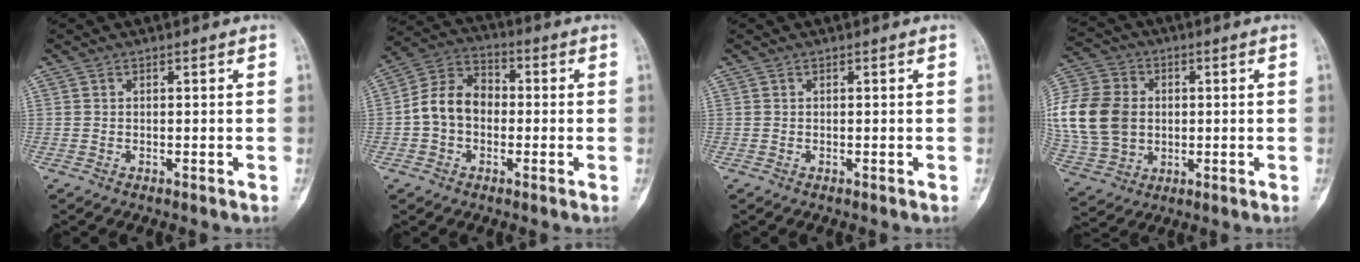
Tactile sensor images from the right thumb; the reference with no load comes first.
{"total": 10.0, "force": [-1.0, 7.7, 6.2], "torque": [-0.102, 0.037, -0.032]}
{"total": 0.0}
{"total": 19.4, "force": [0.8, 15.3, 12.0], "torque": [-0.260, 0.012, 0.023]}